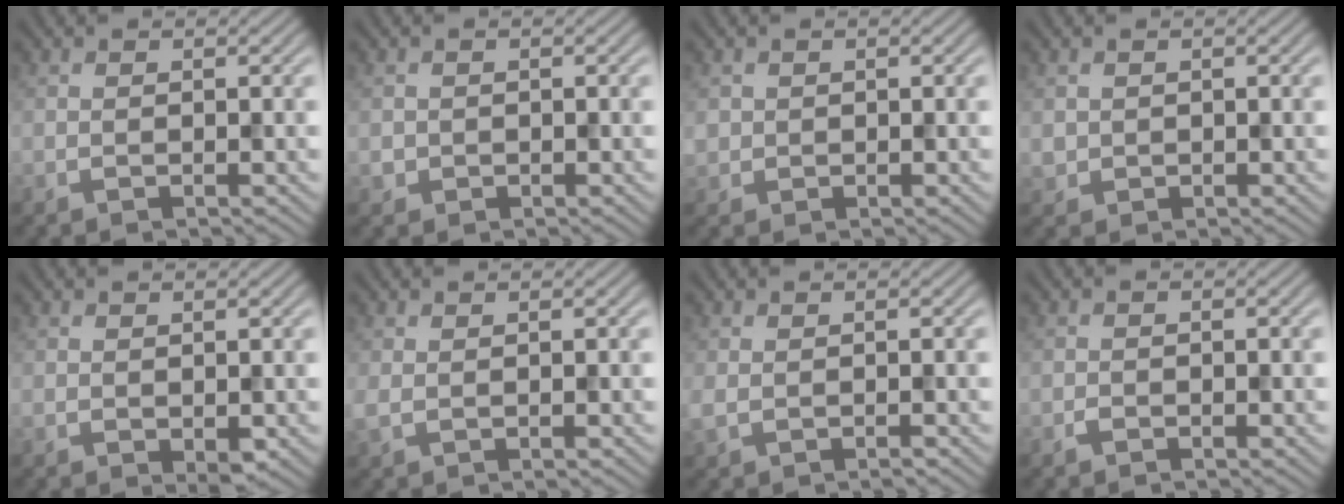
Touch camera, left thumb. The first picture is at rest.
{"total": 1.2, "force": [-0.1, 1.2, 0.0], "torque": [0.003, -0.006, -0.005]}
{"total": 1.5, "force": [0.4, 1.5, 0.0], "torque": [-0.005, -0.005, 0.008]}
{"total": 1.3, "force": [0.4, 1.3, 0.0], "torque": [-0.007, -0.006, 0.009]}
{"total": 1.2, "force": [0.0, 0.7, 1.0], "torque": [-0.018, -0.005, 0.003]}
{"total": 1.3, "force": [0.1, 0.7, 1.1], "torque": [-0.032, -0.005, 0.005]}
{"total": 1.4, "force": [-0.3, 0.8, 1.1], "torque": [-0.031, -0.004, -0.005]}
{"total": 0.6, "force": [-0.5, 0.4, 0.2], "torque": [-0.004, -0.001, -0.010]}